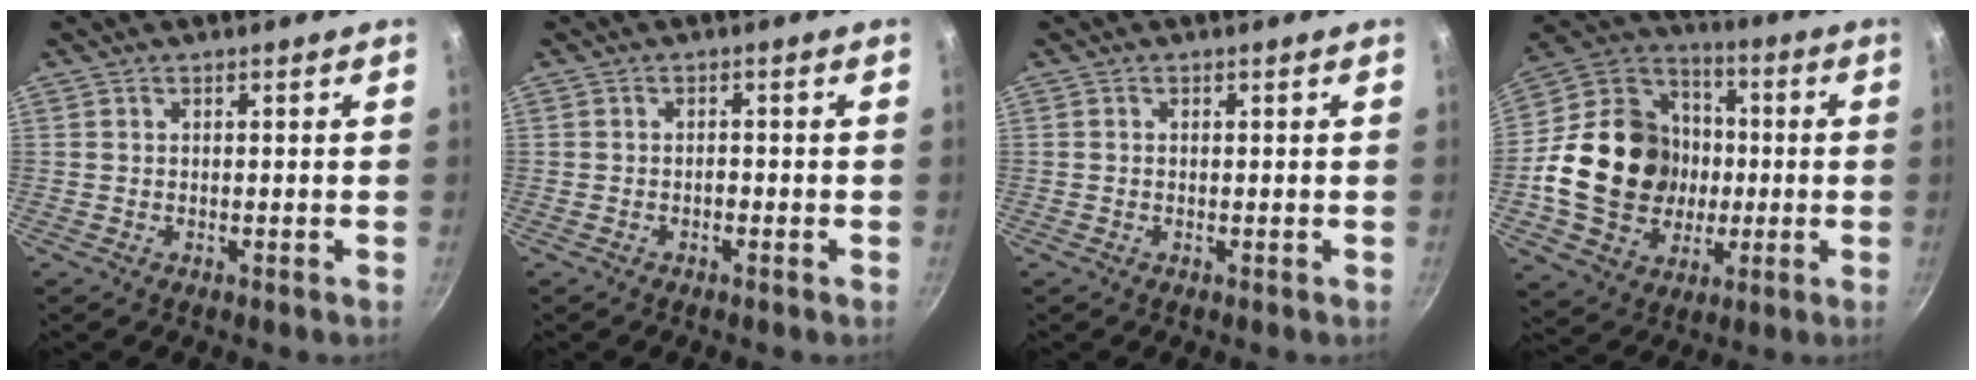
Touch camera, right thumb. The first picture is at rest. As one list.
[{"total": 1.0, "force": [-0.6, 0.5, 0.6], "torque": [-0.010, 0.008, -0.011]}, {"total": 0.0}, {"total": 23.7, "force": [-2.0, 19.8, 12.9], "torque": [-0.201, 0.036, -0.025]}]